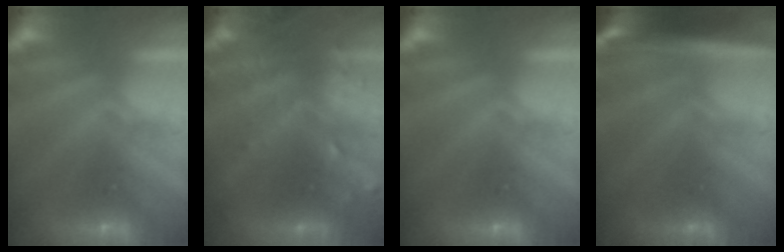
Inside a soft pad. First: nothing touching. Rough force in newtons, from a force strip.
{"total": 8.8}
{"total": 0.0}
{"total": 5.9}